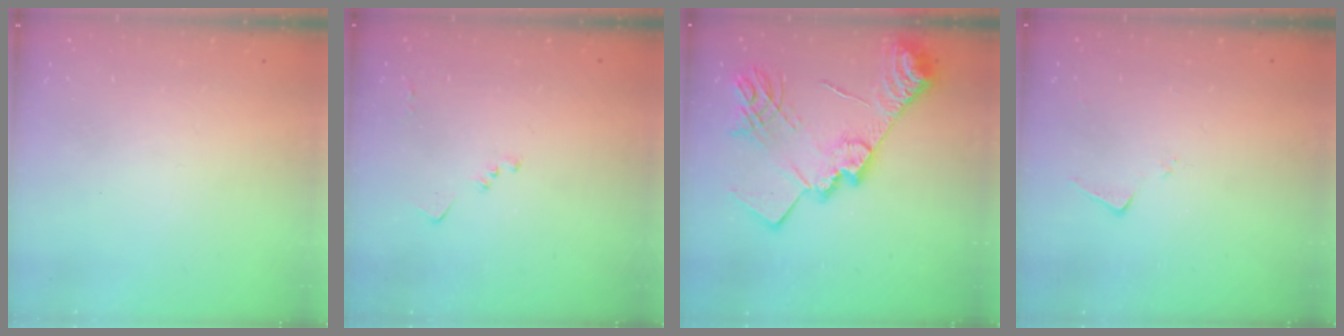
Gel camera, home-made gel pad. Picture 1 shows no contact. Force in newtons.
{"total": 7.5, "press": 7.4, "slide": 1.0}
{"total": 24.3, "press": 24.2, "slide": 2.0}
{"total": 7.6, "press": 7.5, "slide": 0.3}